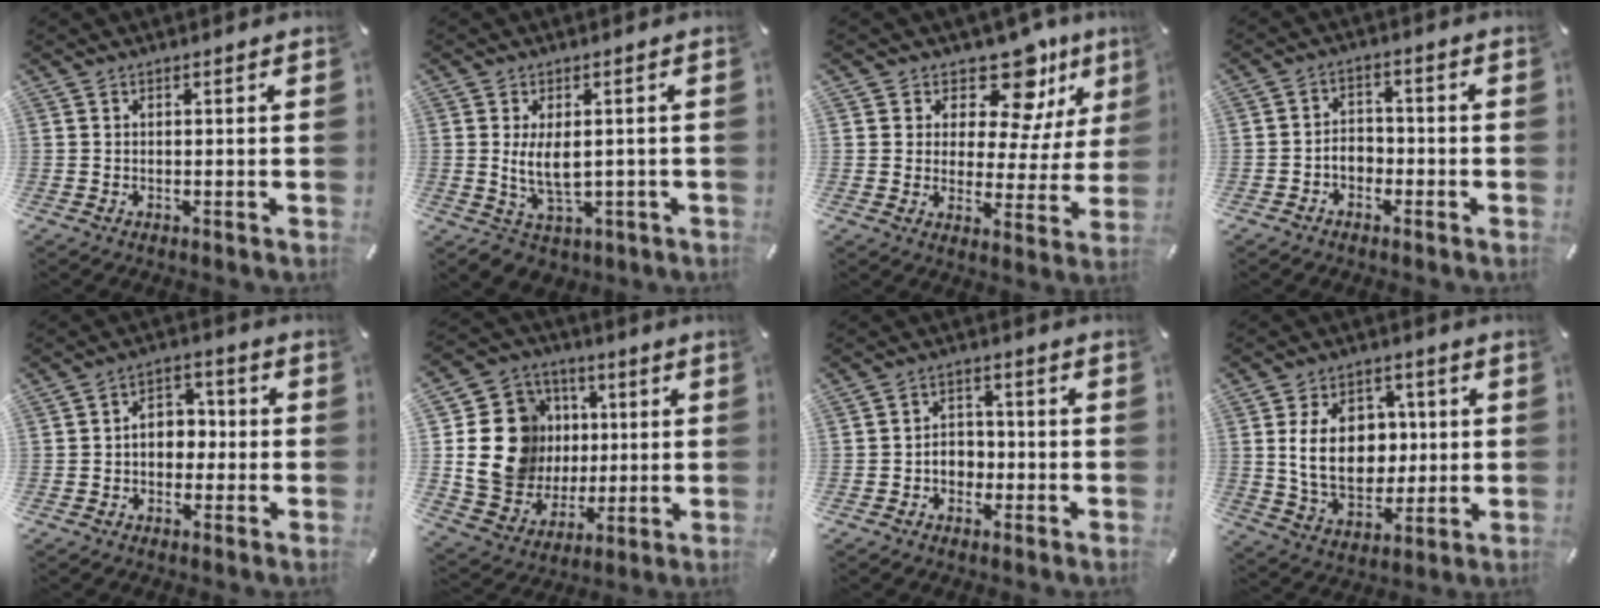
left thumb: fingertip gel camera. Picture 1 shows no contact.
{"total": 7.9, "force": [0.2, 5.3, 5.9], "torque": [-0.102, -0.004, 0.004]}
{"total": 12.7, "force": [9.8, 5.9, 5.5], "torque": [-0.084, -0.089, 0.170]}
{"total": 4.2, "force": [-2.0, 3.3, 1.6], "torque": [-0.029, 0.012, -0.037]}
{"total": 6.4, "force": [-1.1, 5.1, 3.6], "torque": [-0.055, 0.015, -0.023]}
{"total": 17.5, "force": [1.5, 16.2, 6.6], "torque": [-0.127, 0.000, 0.047]}
{"total": 4.9, "force": [-1.7, 4.2, 1.8], "torque": [-0.034, 0.015, -0.030]}
{"total": 15.4, "force": [1.8, 11.5, 10.0], "torque": [-0.193, 0.015, 0.033]}